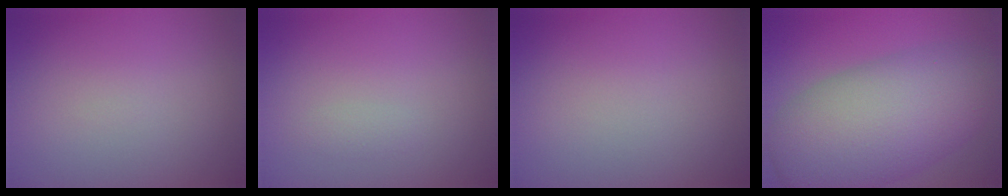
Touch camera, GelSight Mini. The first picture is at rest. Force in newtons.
{"total": 0.6, "press": 0.6, "slide": 0.0}
{"total": 0.0}
{"total": 11.1, "press": 11.1, "slide": 0.3}